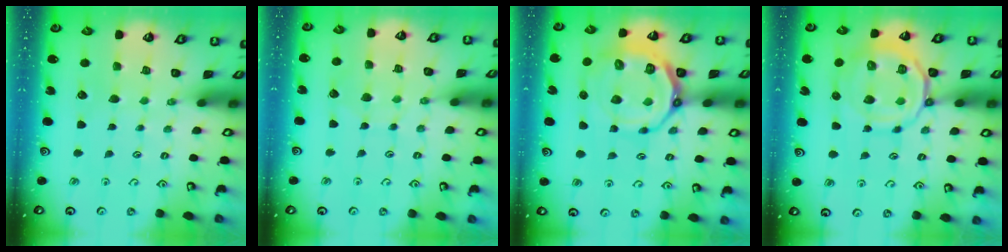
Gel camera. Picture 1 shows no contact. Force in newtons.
{"total": 4.6, "press": 4.5, "slide": 0.5}
{"total": 14.9, "press": 14.5, "slide": 3.3}
{"total": 14.0, "press": 14.0, "slide": 1.5}